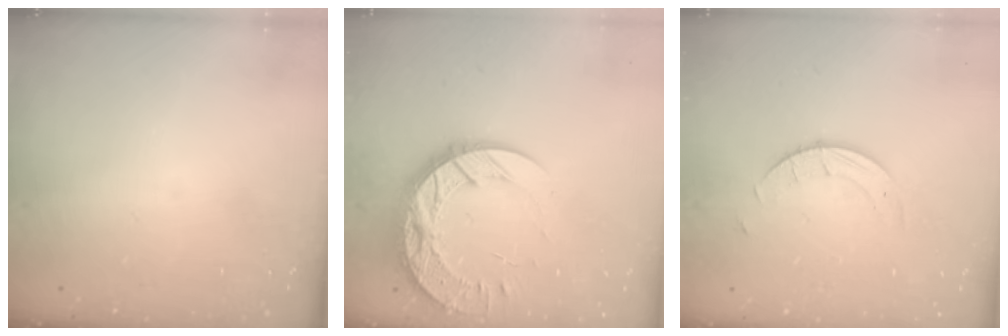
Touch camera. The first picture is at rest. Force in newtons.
{"total": 18.6, "press": 18.5, "slide": 1.6}
{"total": 3.1, "press": 3.1, "slide": 0.2}